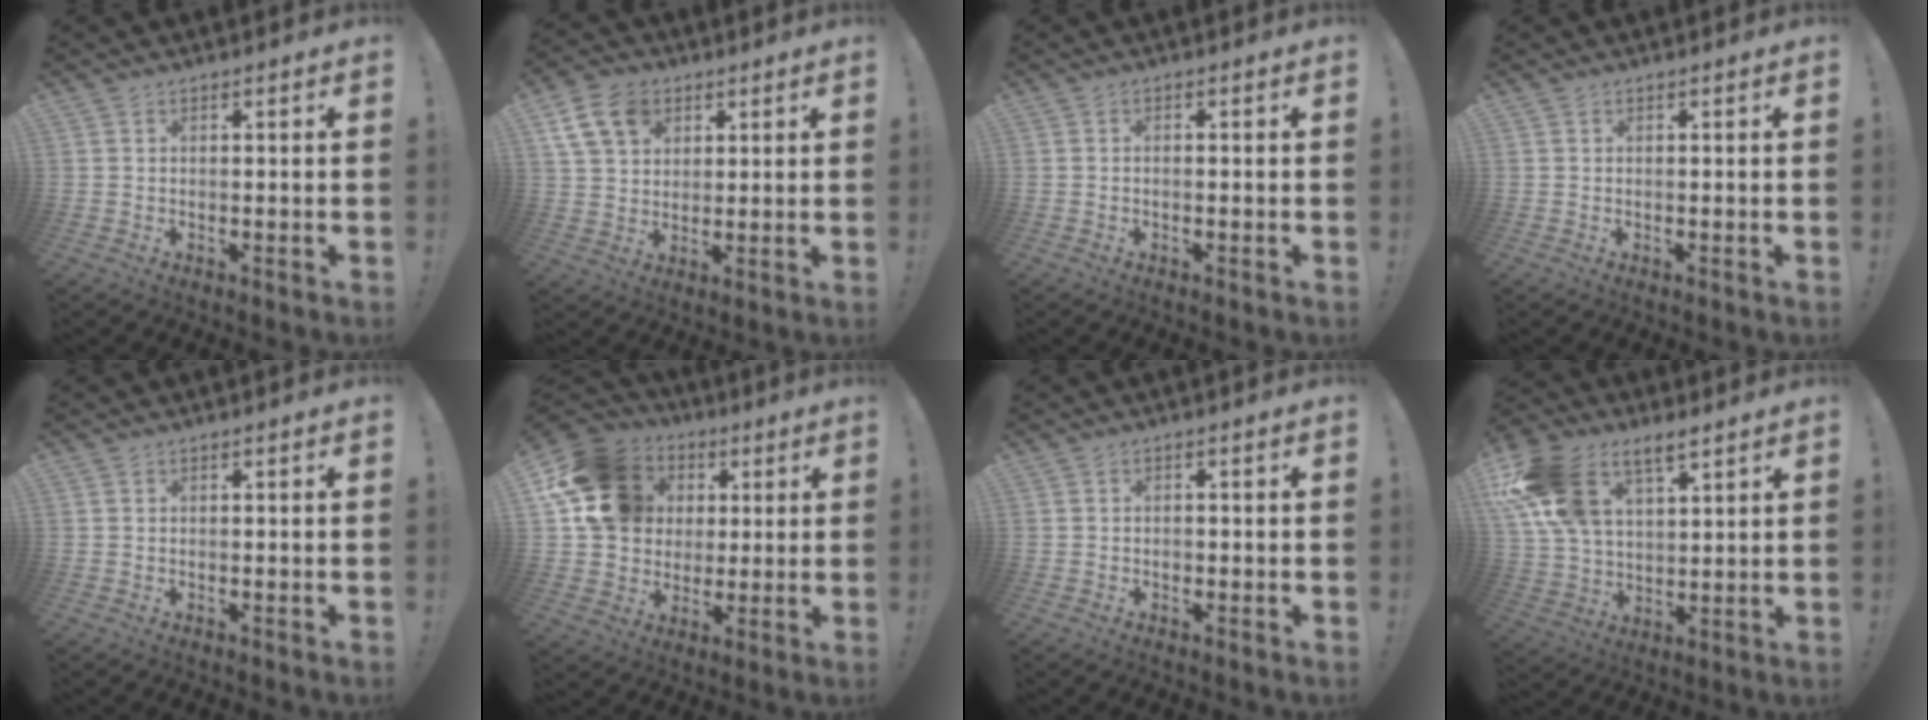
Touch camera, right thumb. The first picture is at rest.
{"total": 11.7, "force": [5.7, 8.5, 5.6], "torque": [-0.092, -0.017, 0.114]}
{"total": 0.5, "force": [-0.3, 0.0, 0.4], "torque": [-0.007, -0.001, -0.005]}
{"total": 0.0}
{"total": 0.0}
{"total": 18.7, "force": [5.1, 15.6, 9.0], "torque": [-0.149, -0.006, 0.114]}
{"total": 0.8, "force": [-0.5, 0.6, 0.4], "torque": [-0.006, 0.002, -0.008]}
{"total": 16.5, "force": [9.1, 9.9, 9.5], "torque": [-0.195, -0.035, 0.175]}